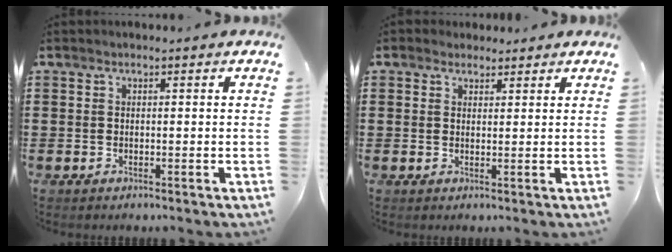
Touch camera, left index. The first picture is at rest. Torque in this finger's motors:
{"motor_torque": [2.14, 0.00, 0.05, -0.07]}